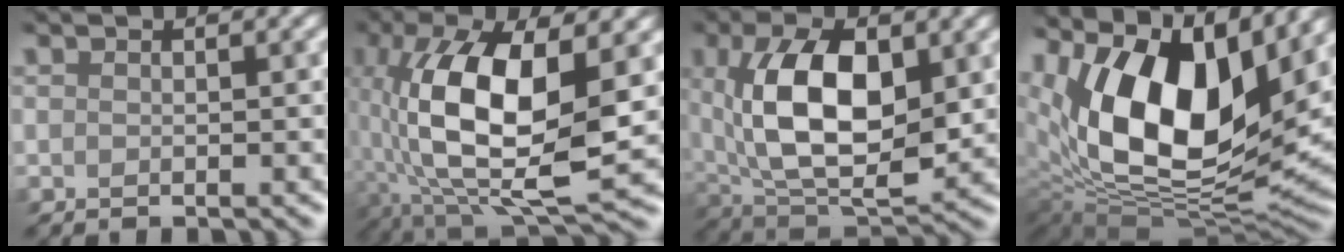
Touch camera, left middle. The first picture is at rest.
{"total": 11.3, "force": [0.0, 4.5, 10.4], "torque": [-0.224, -0.007, -0.005]}
{"total": 9.5, "force": [2.2, 4.8, 7.9], "torque": [-0.149, 0.003, 0.037]}
{"total": 13.4, "force": [5.9, 7.1, 9.7], "torque": [-0.178, -0.003, 0.101]}